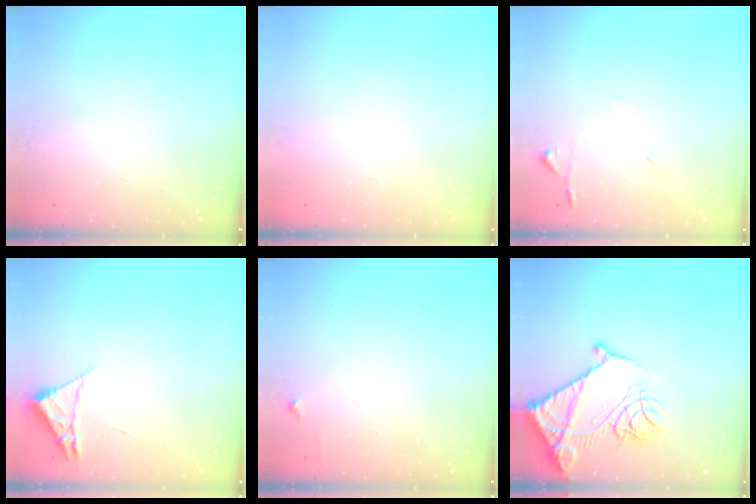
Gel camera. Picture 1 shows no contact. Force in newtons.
{"total": 1.5, "press": 1.5, "slide": 0.1}
{"total": 6.7, "press": 6.7, "slide": 0.7}
{"total": 2.3, "press": 2.3, "slide": 0.4}
{"total": 4.7, "press": 4.6, "slide": 0.5}
{"total": 19.3, "press": 19.2, "slide": 2.1}